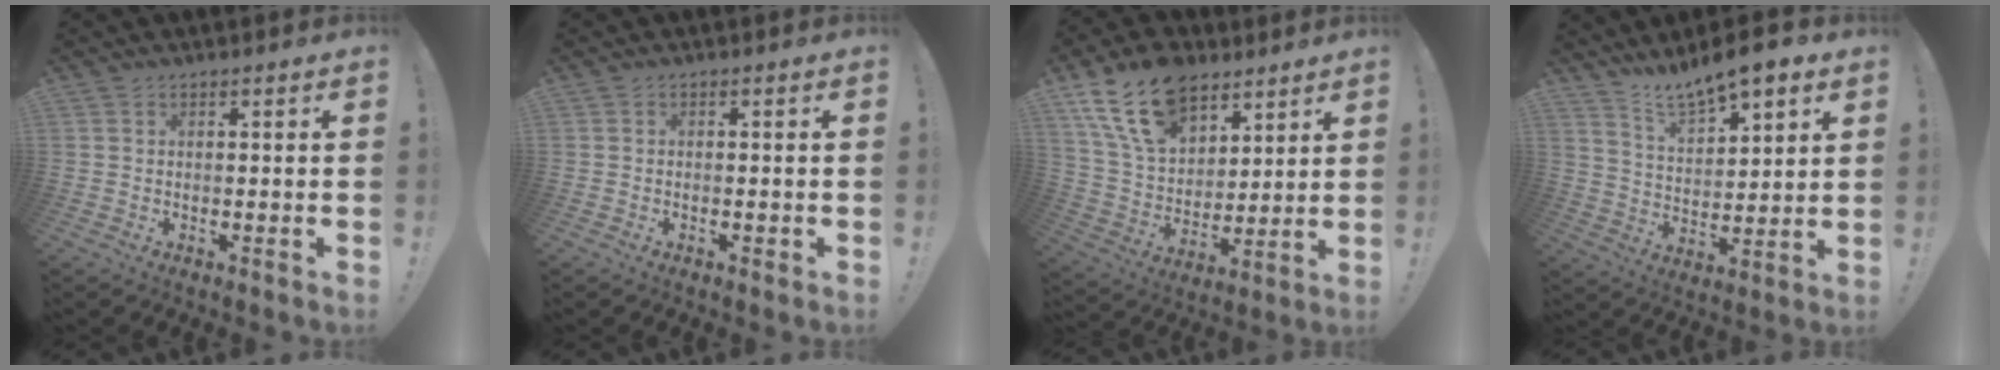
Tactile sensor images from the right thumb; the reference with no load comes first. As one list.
[{"total": 0.6, "force": [-0.2, 0.1, 0.5], "torque": [-0.001, -0.004, -0.004]}, {"total": 18.6, "force": [11.4, 11.6, 9.2], "torque": [-0.170, -0.063, 0.212]}, {"total": 10.6, "force": [9.4, 2.9, 4.1], "torque": [-0.084, -0.068, 0.168]}]